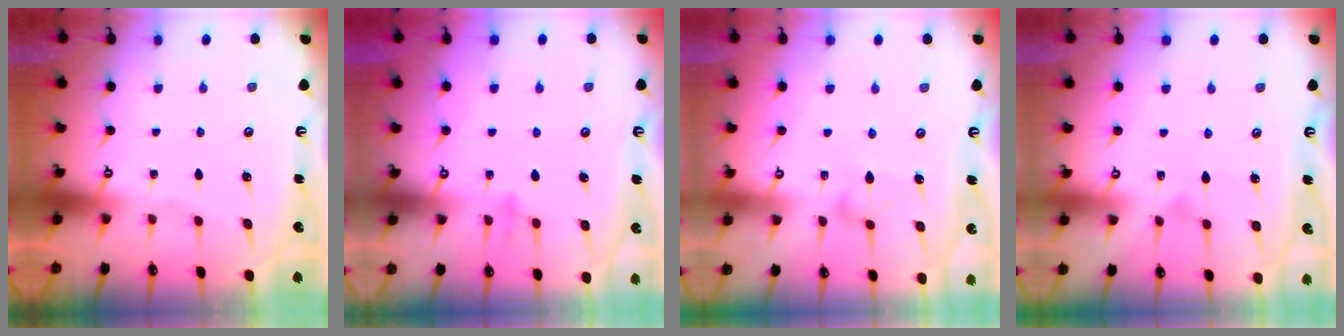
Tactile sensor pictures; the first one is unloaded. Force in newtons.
{"total": 8.2, "press": 8.0, "slide": 1.5}
{"total": 8.2, "press": 8.2, "slide": 0.4}
{"total": 4.9, "press": 4.9, "slide": 0.4}